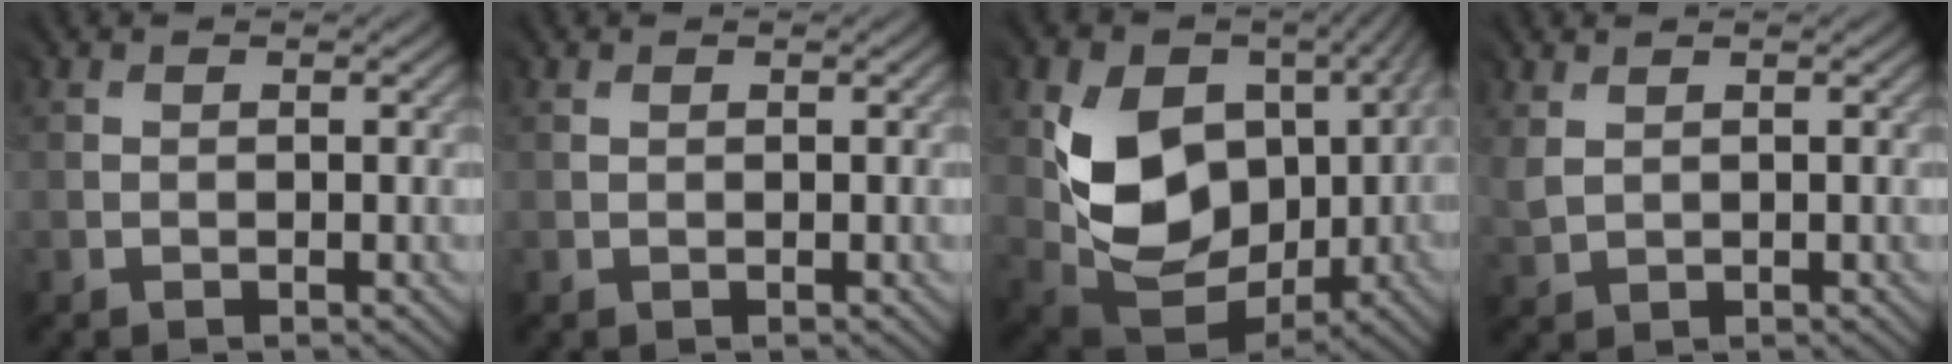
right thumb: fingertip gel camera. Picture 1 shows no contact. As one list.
[{"total": 0.0}, {"total": 10.2, "force": [0.8, 8.0, 6.4], "torque": [-0.133, -0.016, 0.018]}, {"total": 2.8, "force": [1.6, 1.7, 1.5], "torque": [-0.060, -0.001, 0.037]}]